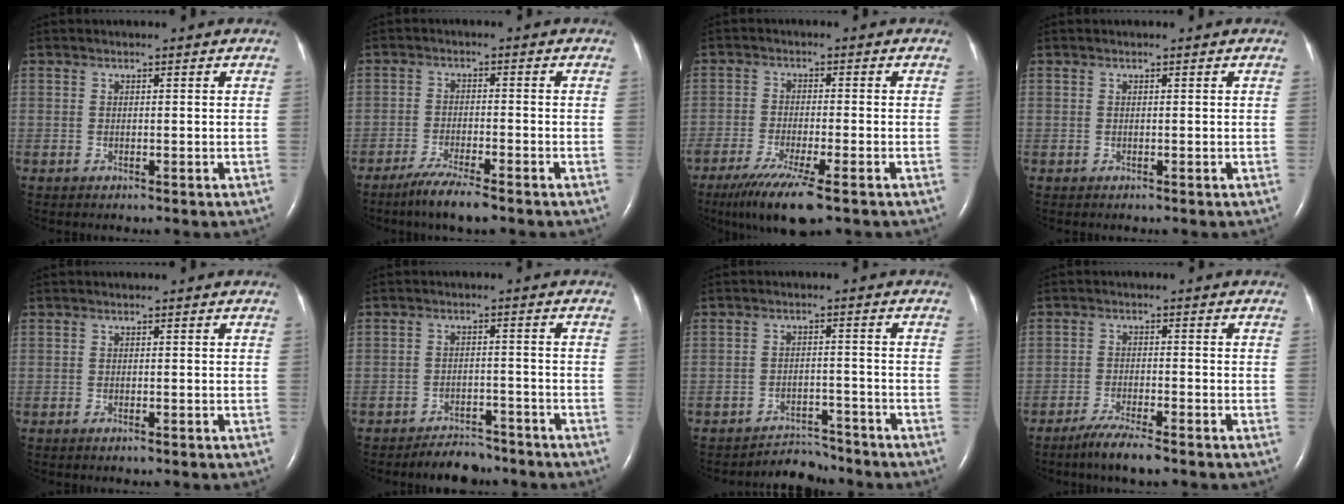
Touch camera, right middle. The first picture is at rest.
{"total": 5.5, "force": [-4.2, 0.3, 3.6], "torque": [-0.074, -0.014, -0.074]}
{"total": 9.2, "force": [-6.1, 0.7, 6.9], "torque": [-0.122, -0.024, -0.098]}
{"total": 0.0}
{"total": 0.5, "force": [-0.3, 0.1, 0.4], "torque": [-0.009, -0.001, -0.003]}
{"total": 4.9, "force": [-4.5, 1.8, 0.8], "torque": [-0.015, -0.001, -0.070]}
{"total": 4.4, "force": [-4.2, 0.6, -1.2], "torque": [0.018, 0.004, -0.064]}
{"total": 4.8, "force": [-3.6, 0.3, 3.1], "torque": [-0.064, -0.011, -0.065]}